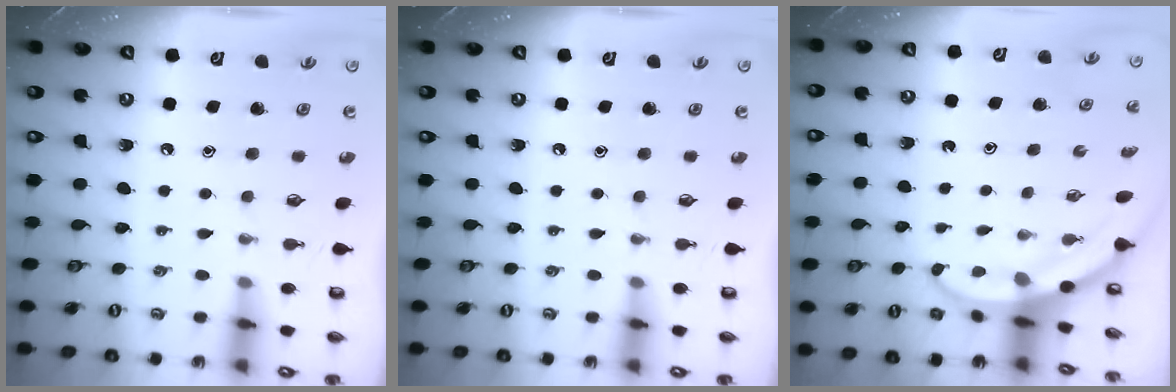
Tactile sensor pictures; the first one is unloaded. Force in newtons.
{"total": 0.0}
{"total": 3.5, "press": 3.5, "slide": 0.1}